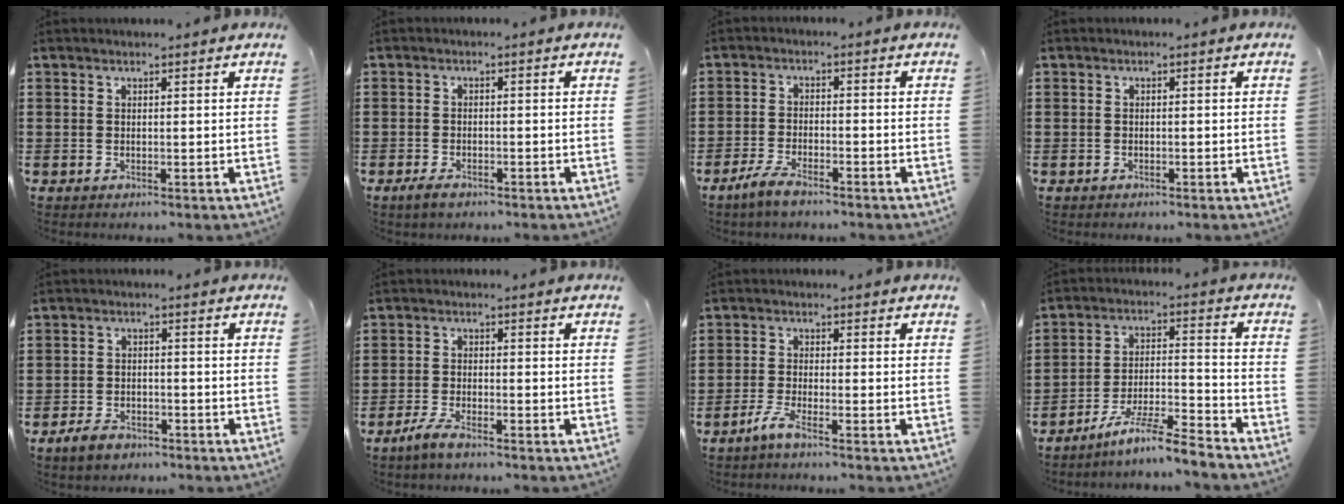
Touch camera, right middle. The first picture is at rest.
{"total": 1.8, "force": [-1.3, 0.9, 0.8], "torque": [-0.023, -0.002, -0.028]}
{"total": 3.8, "force": [-3.0, 0.9, 2.1], "torque": [-0.056, -0.002, -0.062]}
{"total": 0.5, "force": [-0.5, 0.2, 0.0], "torque": [0.000, 0.001, -0.011]}
{"total": 3.4, "force": [-2.8, 1.5, 1.2], "torque": [-0.029, 0.002, -0.057]}
{"total": 3.3, "force": [-2.6, 0.6, 1.9], "torque": [-0.051, -0.002, -0.056]}
{"total": 3.4, "force": [-2.4, 0.2, 2.3], "torque": [-0.059, -0.008, -0.052]}
{"total": 8.3, "force": [-7.4, -0.2, 3.6], "torque": [-0.071, -0.003, -0.145]}